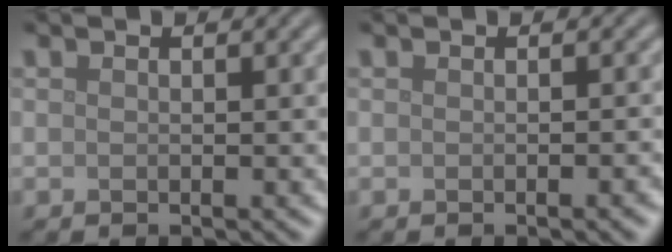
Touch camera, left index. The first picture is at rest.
{"total": 1.2, "force": [-0.5, 0.2, 1.1], "torque": [-0.010, -0.001, -0.006]}